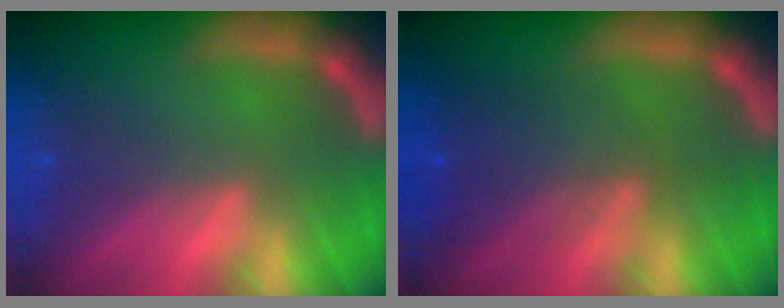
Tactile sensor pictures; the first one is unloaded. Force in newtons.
{"total": 4.5}